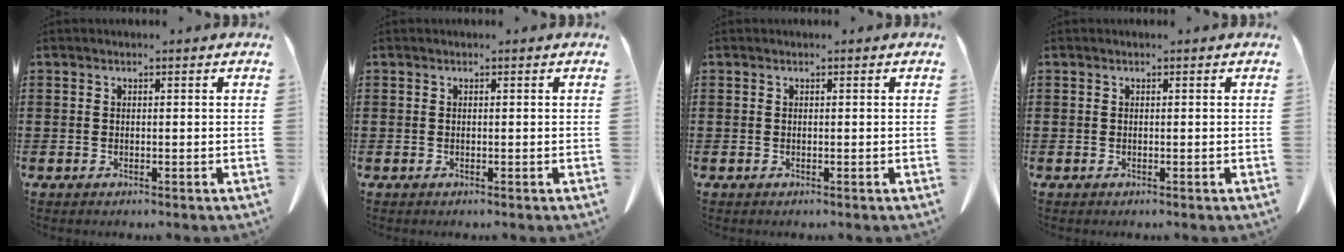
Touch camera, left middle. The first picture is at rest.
{"total": 0.0}
{"total": 0.0}
{"total": 0.0}